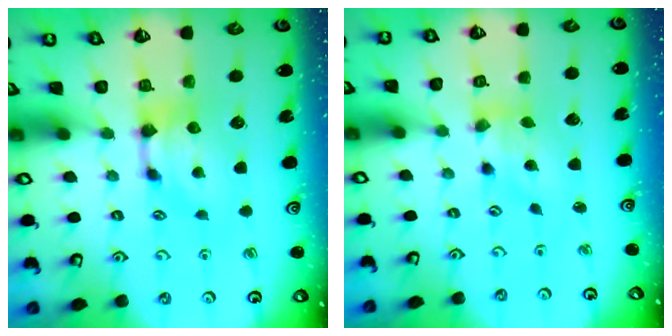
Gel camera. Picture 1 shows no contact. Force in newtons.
{"total": 1.7, "press": 1.0, "slide": 1.3}